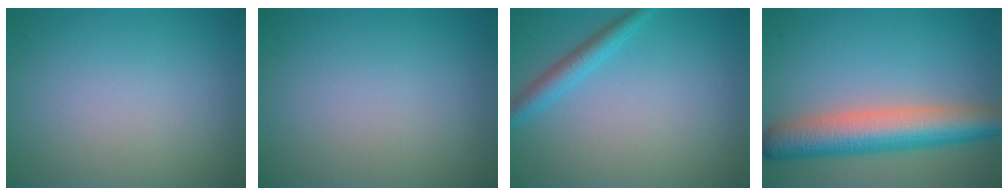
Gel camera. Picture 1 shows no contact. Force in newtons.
{"total": 0.0}
{"total": 2.2, "press": 2.2, "slide": 0.2}
{"total": 7.6, "press": 7.6, "slide": 0.4}